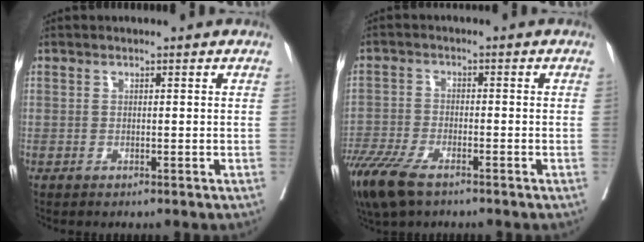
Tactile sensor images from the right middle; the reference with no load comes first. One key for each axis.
{"total": 9.5, "fx": -6.8, "fy": 3.0, "fz": 5.9, "tx": -0.117, "ty": -0.021, "tz": -0.120}